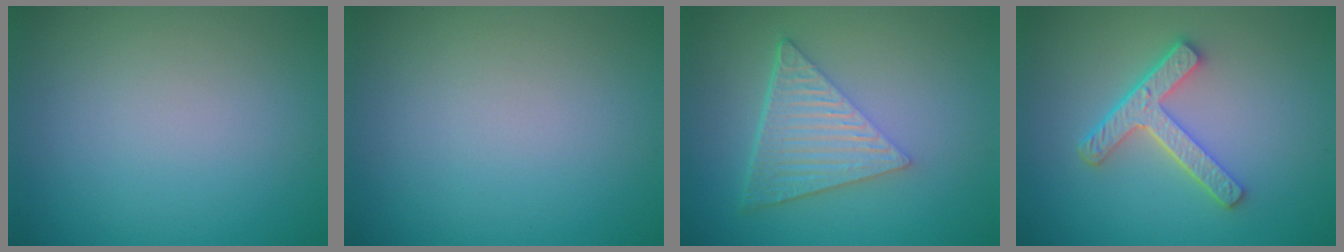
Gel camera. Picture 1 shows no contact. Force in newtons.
{"total": 0.0}
{"total": 6.3, "press": 4.2, "slide": 4.7}
{"total": 4.3, "press": 3.3, "slide": 2.8}